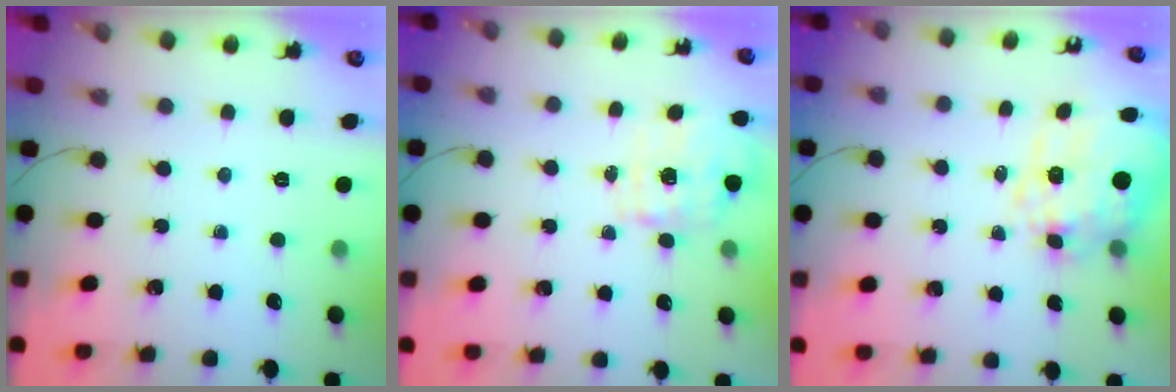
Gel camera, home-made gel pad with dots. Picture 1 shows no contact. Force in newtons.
{"total": 1.7, "press": 1.6, "slide": 0.5}
{"total": 13.7, "press": 13.5, "slide": 2.6}